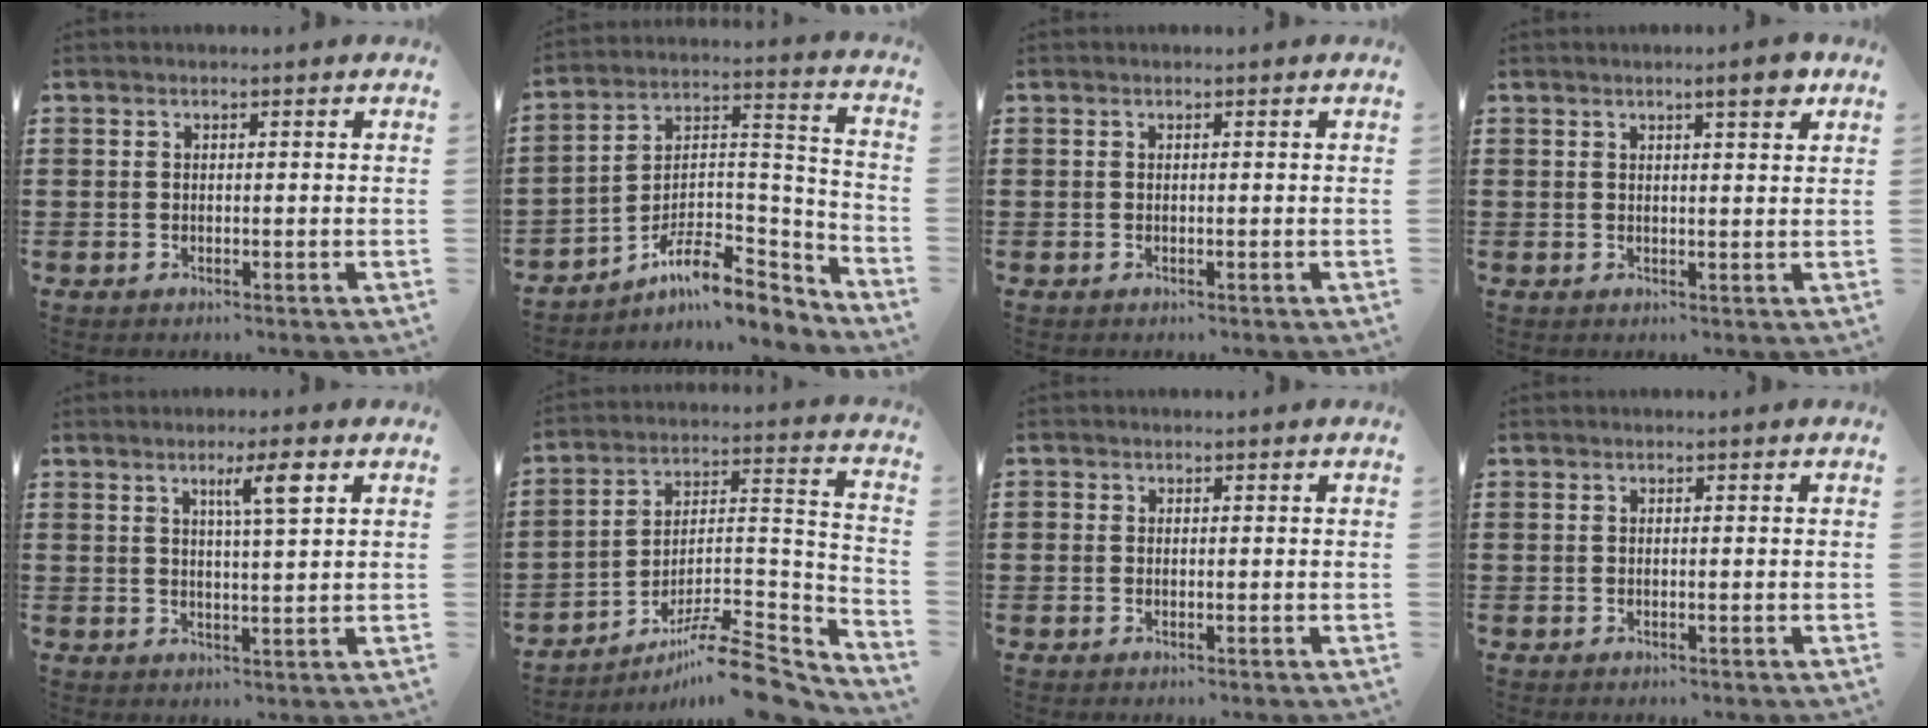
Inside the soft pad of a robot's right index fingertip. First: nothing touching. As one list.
[{"total": 10.5, "force": [-8.1, 3.8, 5.4], "torque": [-0.094, 0.016, -0.155]}, {"total": 0.0}, {"total": 3.5, "force": [2.2, 0.6, 2.6], "torque": [-0.039, -0.001, 0.034]}, {"total": 5.1, "force": [2.4, 0.3, 4.4], "torque": [-0.078, -0.003, 0.033]}, {"total": 10.6, "force": [-8.7, 2.2, 5.6], "torque": [-0.080, 0.028, -0.165]}, {"total": 0.6, "force": [-0.1, 0.6, -0.2], "torque": [0.002, 0.007, -0.003]}, {"total": 0.0}]